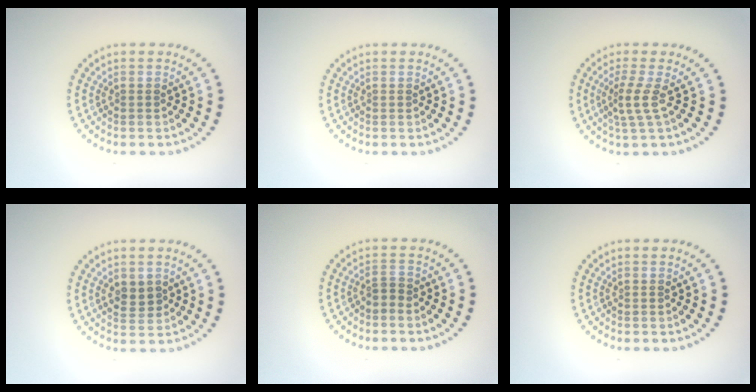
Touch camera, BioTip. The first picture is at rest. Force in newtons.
{"total": 0.0}
{"total": 2.2, "press": 1.4, "slide": 1.7}
{"total": 2.0, "press": 2.0, "slide": 0.3}
{"total": 1.2, "press": 1.0, "slide": 0.8}
{"total": 0.0}